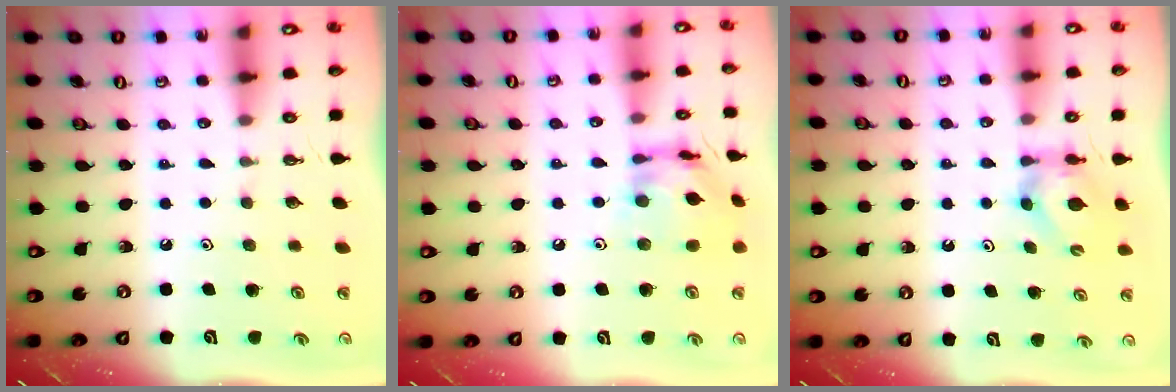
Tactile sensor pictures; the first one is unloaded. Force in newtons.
{"total": 13.5, "press": 13.4, "slide": 1.1}
{"total": 5.1, "press": 5.0, "slide": 0.9}